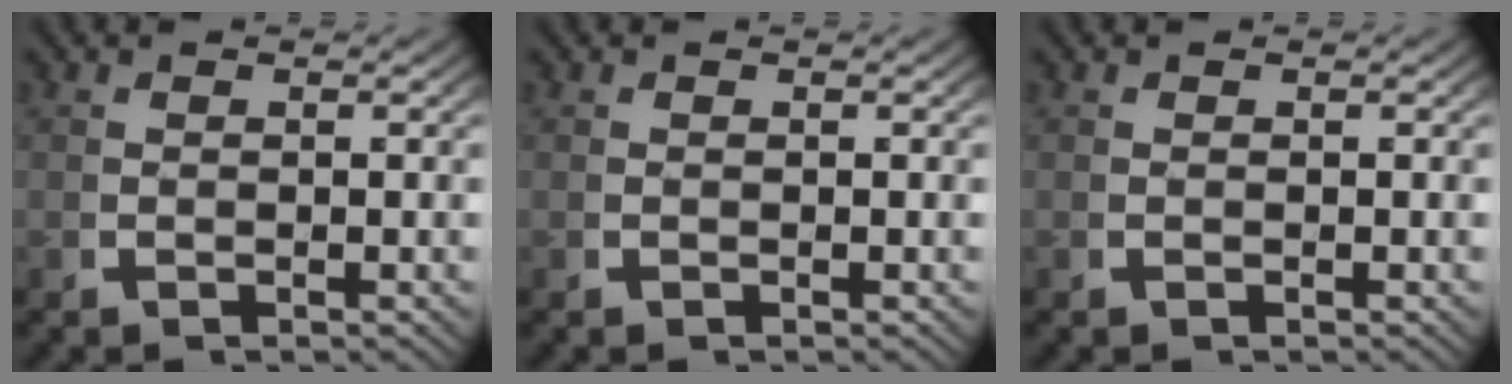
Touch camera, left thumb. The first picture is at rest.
{"total": 0.0}
{"total": 0.0}